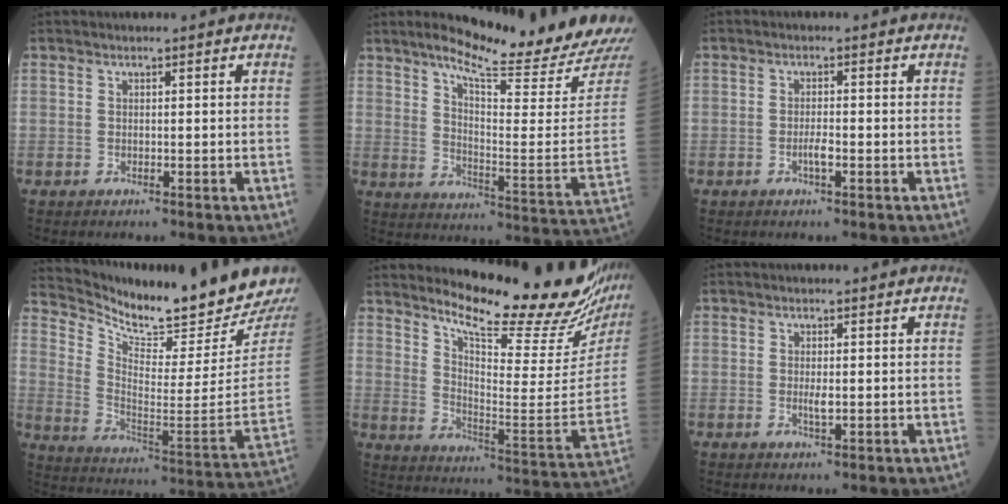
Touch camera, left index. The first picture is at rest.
{"total": 17.2, "force": [15.7, -1.5, 7.0], "torque": [-0.112, -0.098, 0.210]}
{"total": 1.8, "force": [-1.1, 0.3, 1.5], "torque": [-0.030, -0.004, -0.020]}
{"total": 18.9, "force": [17.9, -0.1, 5.9], "torque": [-0.127, -0.114, 0.266]}
{"total": 23.1, "force": [20.5, 1.5, 10.6], "torque": [-0.171, -0.111, 0.271]}
{"total": 1.4, "force": [-0.4, 0.4, 1.3], "torque": [-0.029, -0.008, -0.006]}